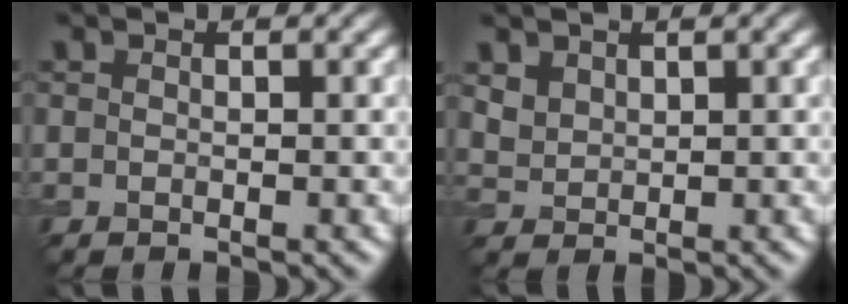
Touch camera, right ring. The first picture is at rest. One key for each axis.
{"total": 1.9, "fx": 1.3, "fy": 1.2, "fz": 0.6, "tx": -0.022, "ty": -0.005, "tz": 0.034}